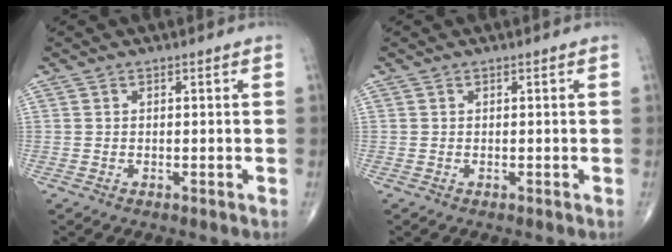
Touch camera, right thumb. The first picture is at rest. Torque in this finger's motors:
{"motor_torque": [0.59, 0.07, 0.00, 0.00, 0.00]}